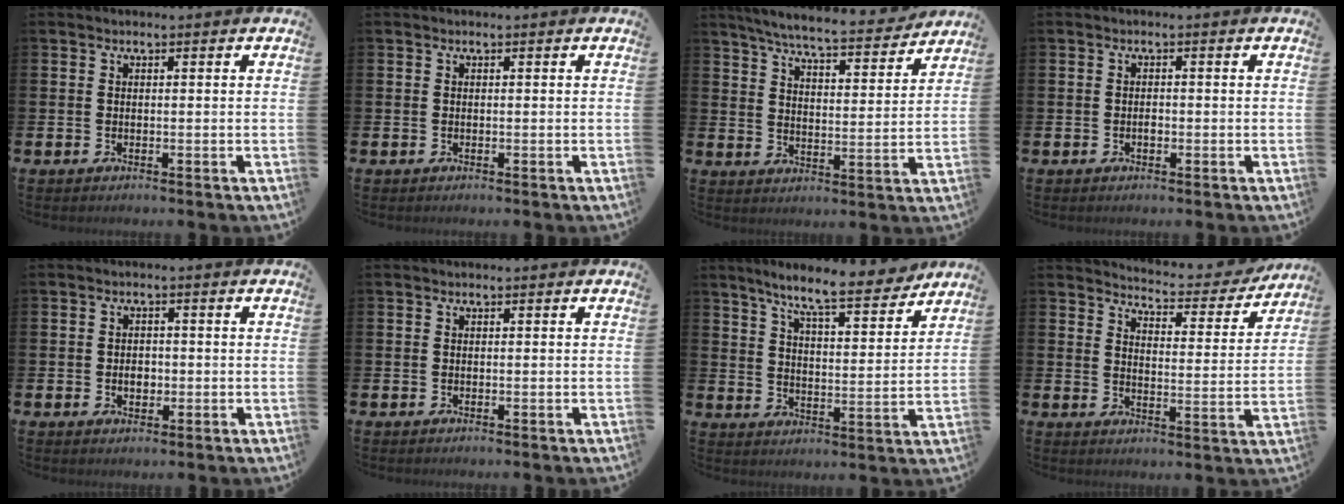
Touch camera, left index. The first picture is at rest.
{"total": 0.0}
{"total": 6.9, "force": [6.5, 0.6, 2.2], "torque": [-0.062, -0.046, 0.110]}
{"total": 0.9, "force": [-0.3, 0.6, 0.7], "torque": [-0.011, 0.001, -0.006]}
{"total": 2.3, "force": [-0.4, 1.7, 1.5], "torque": [-0.012, -0.002, -0.014]}
{"total": 0.0}
{"total": 9.2, "force": [8.2, 1.1, 4.0], "torque": [-0.090, -0.046, 0.141]}
{"total": 4.8, "force": [4.7, 0.6, 0.5], "torque": [-0.028, -0.040, 0.077]}